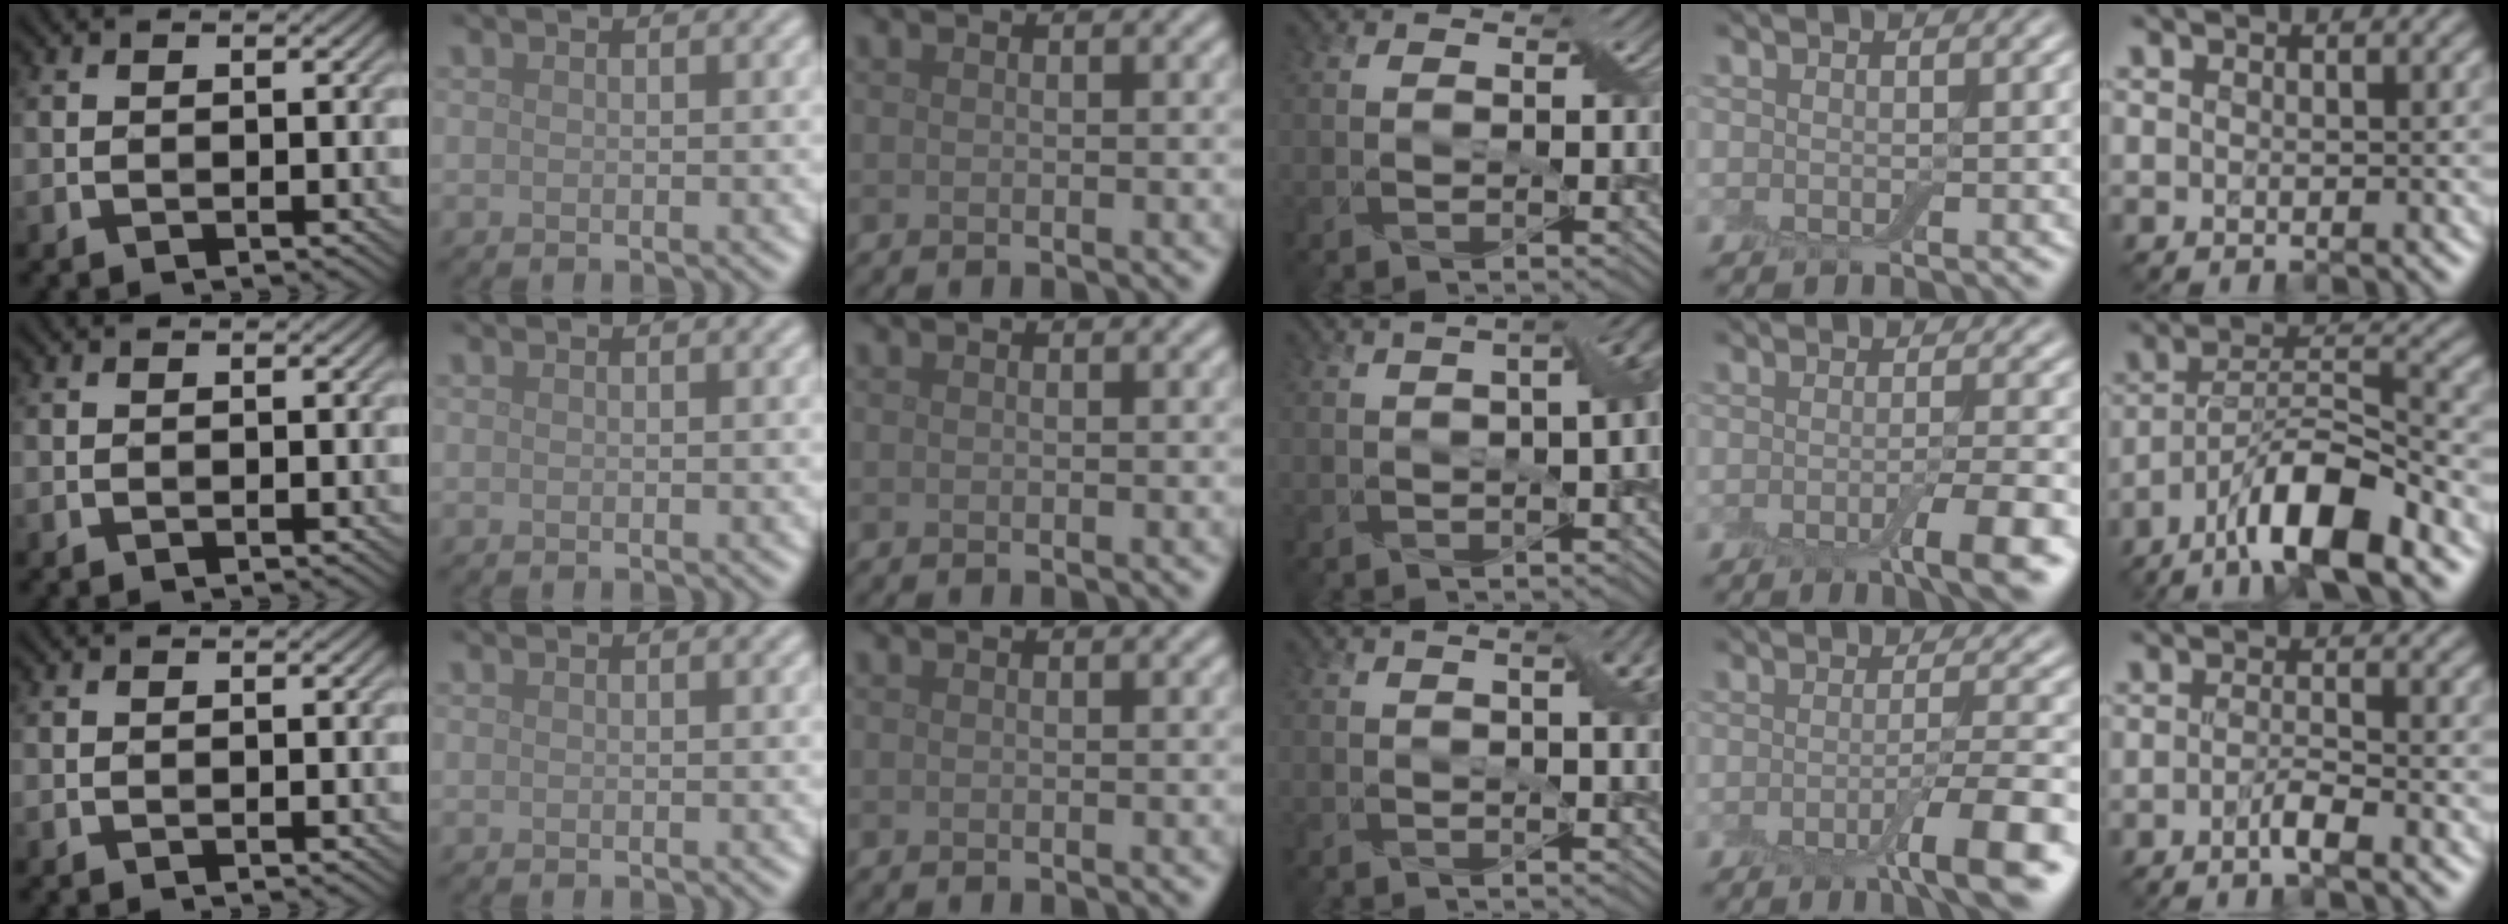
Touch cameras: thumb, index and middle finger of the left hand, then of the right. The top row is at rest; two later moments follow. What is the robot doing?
{"motion": "wrap", "object": "cling film"}